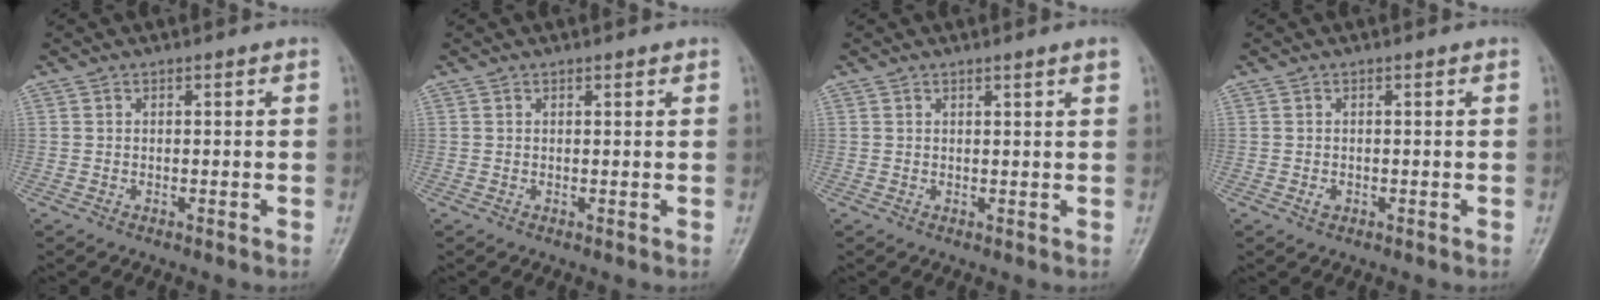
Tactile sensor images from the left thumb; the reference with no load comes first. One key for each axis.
{"total": 0.8, "fx": 0.6, "fy": 0.2, "fz": 0.4, "tx": -0.007, "ty": -0.002, "tz": 0.008}
{"total": 2.1, "fx": 1.4, "fy": -0.1, "fz": 1.5, "tx": -0.020, "ty": -0.004, "tz": 0.020}
{"total": 0.9, "fx": -0.2, "fy": 0.7, "fz": 0.6, "tx": -0.007, "ty": 0.000, "tz": -0.002}